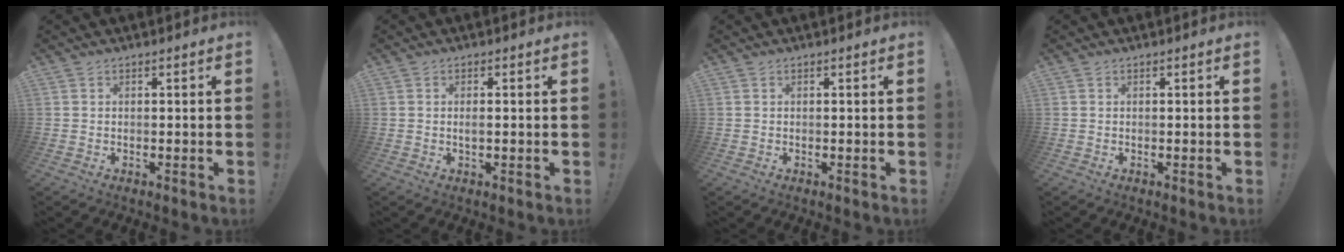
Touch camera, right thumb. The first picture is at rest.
{"total": 1.5, "force": [-0.2, 0.3, 1.4], "torque": [-0.024, 0.001, -0.006]}
{"total": 0.0}
{"total": 0.0}